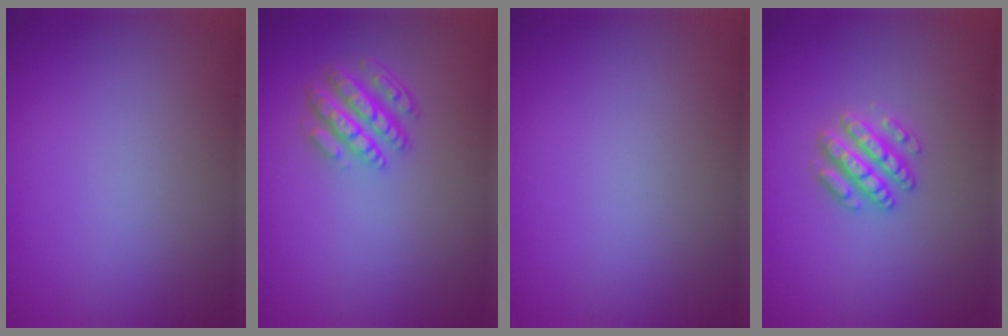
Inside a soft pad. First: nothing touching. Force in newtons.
{"total": 4.5, "press": 3.3, "slide": 3.0}
{"total": 0.0}
{"total": 2.9, "press": 2.8, "slide": 0.5}